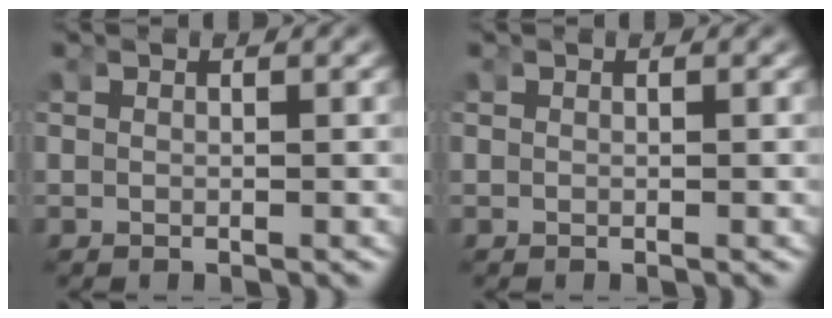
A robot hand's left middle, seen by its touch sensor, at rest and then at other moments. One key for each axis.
{"total": 0.0}